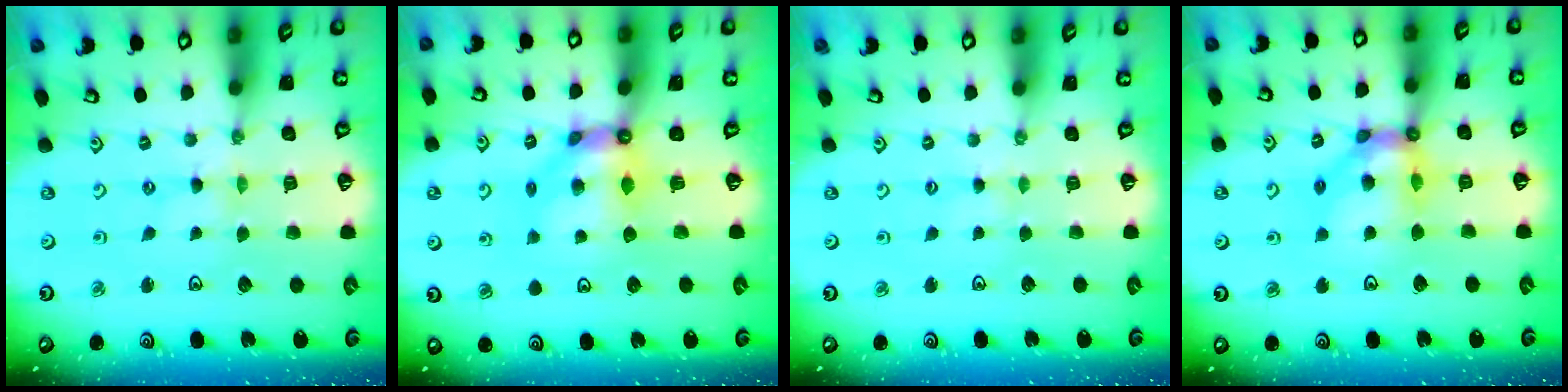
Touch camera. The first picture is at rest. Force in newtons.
{"total": 9.0, "press": 8.9, "slide": 1.5}
{"total": 1.5, "press": 1.5, "slide": 0.3}
{"total": 12.0, "press": 11.9, "slide": 1.6}